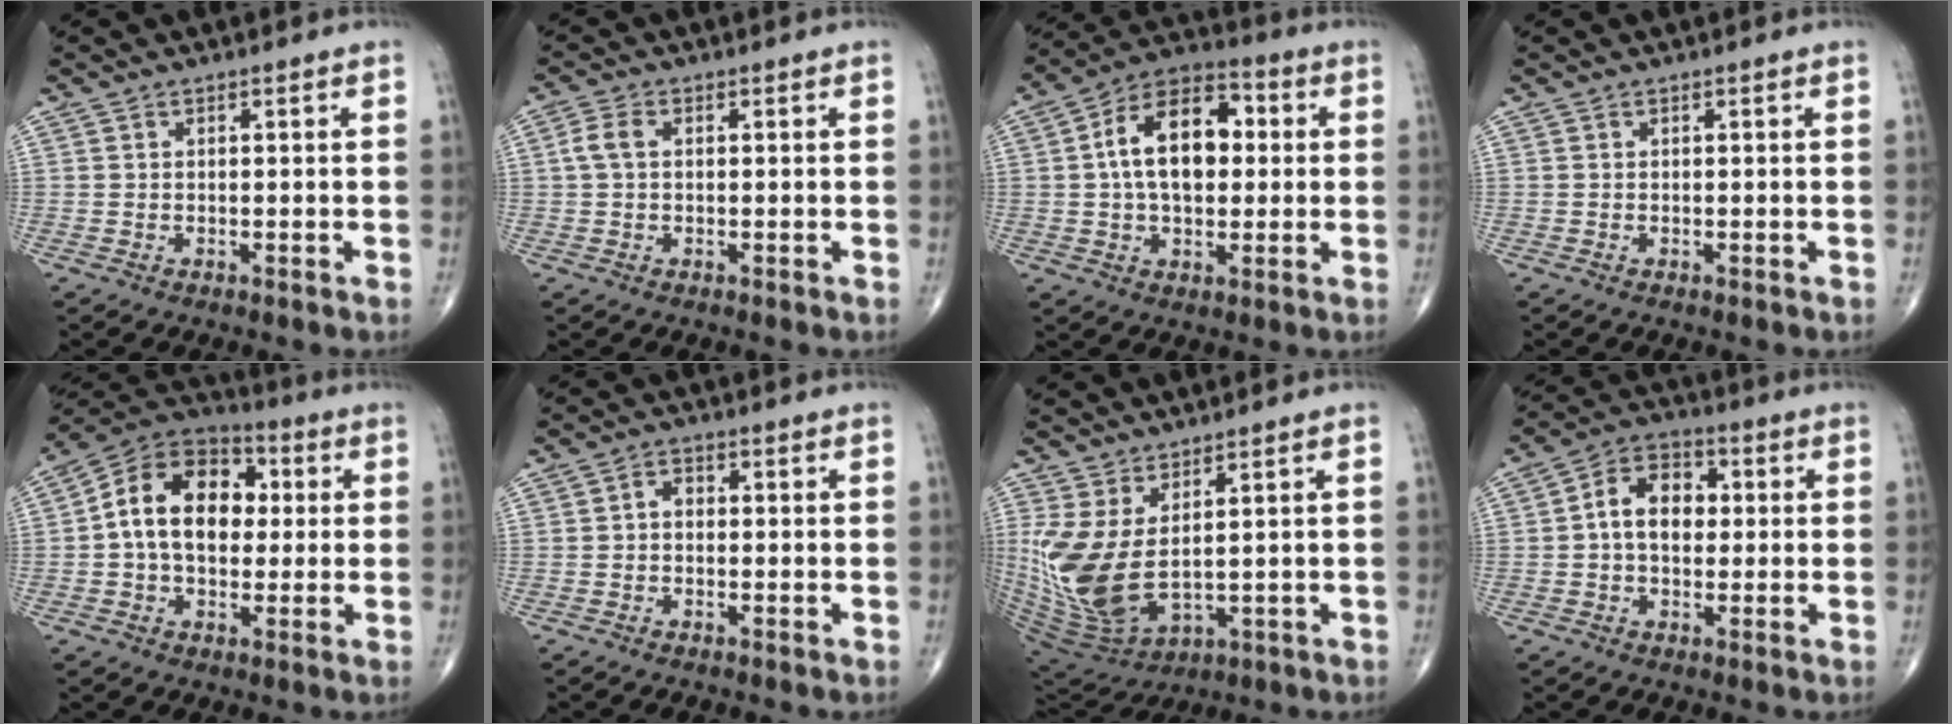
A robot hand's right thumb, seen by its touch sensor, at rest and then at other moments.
{"total": 3.2, "force": [0.3, 2.0, 2.5], "torque": [-0.059, 0.008, 0.003]}
{"total": 15.5, "force": [1.7, 9.4, 12.2], "torque": [-0.185, 0.027, 0.020]}
{"total": 0.0}
{"total": 16.1, "force": [1.4, 11.1, 11.5], "torque": [-0.164, 0.031, 0.012]}
{"total": 2.4, "force": [-0.1, 1.9, 1.6], "torque": [-0.017, 0.013, -0.009]}
{"total": 13.0, "force": [2.6, 6.0, 11.2], "torque": [-0.248, -0.031, 0.076]}
{"total": 9.6, "force": [0.7, 6.7, 6.8], "torque": [-0.095, 0.025, 0.003]}